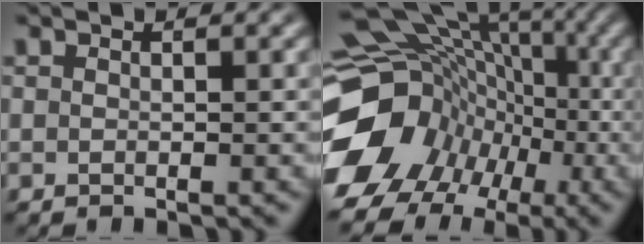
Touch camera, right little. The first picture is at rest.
{"total": 17.9, "force": [-1.9, 14.8, 10.0], "torque": [-0.181, -0.055, -0.022]}